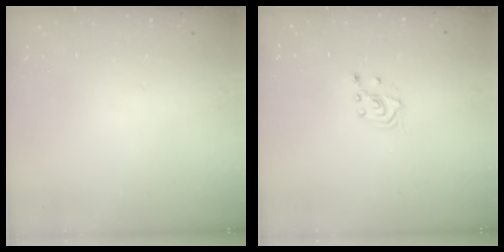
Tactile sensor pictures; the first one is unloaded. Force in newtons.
{"total": 2.1, "press": 2.0, "slide": 0.8}